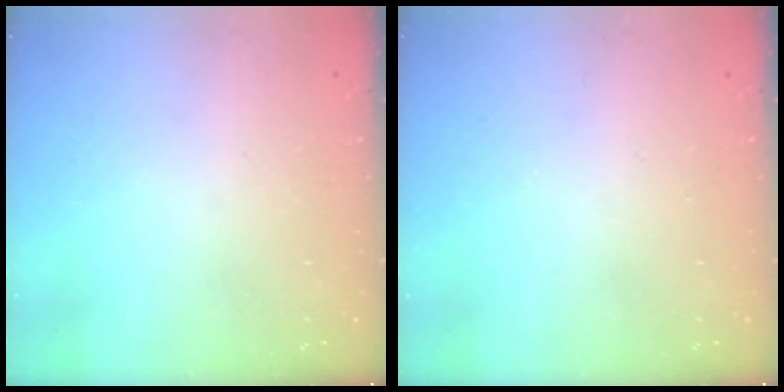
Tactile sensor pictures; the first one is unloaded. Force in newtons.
{"total": 0.0}